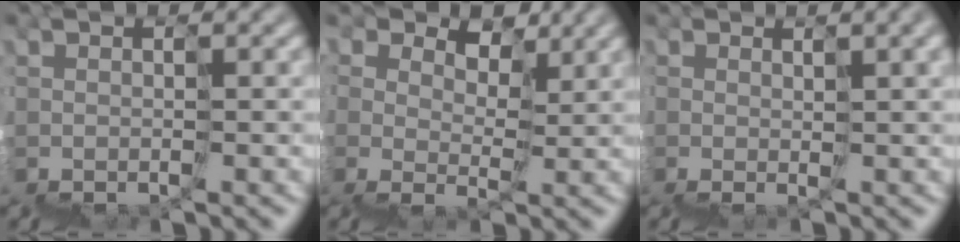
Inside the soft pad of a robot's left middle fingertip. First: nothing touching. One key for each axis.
{"total": 4.4, "fx": 3.5, "fy": 2.7, "fz": 0.5, "tx": 0.007, "ty": 0.018, "tz": 0.069}
{"total": 6.7, "fx": 2.4, "fy": 2.6, "fz": 5.7, "tx": -0.064, "ty": 0.019, "tz": 0.054}